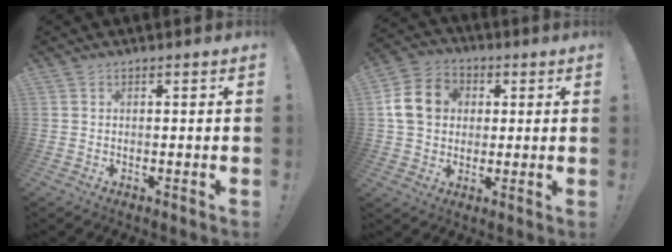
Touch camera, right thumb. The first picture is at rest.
{"total": 13.4, "force": [2.4, 11.4, 6.7], "torque": [-0.114, 0.007, 0.052]}